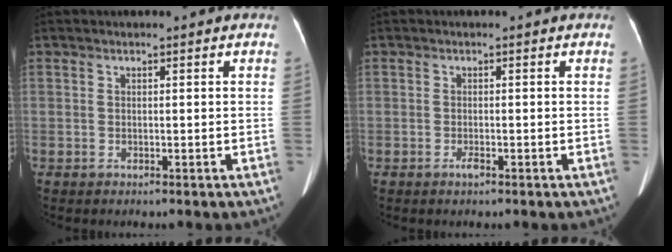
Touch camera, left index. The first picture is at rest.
{"total": 1.0, "force": [-0.7, 0.1, 0.7], "torque": [-0.017, -0.001, -0.010]}